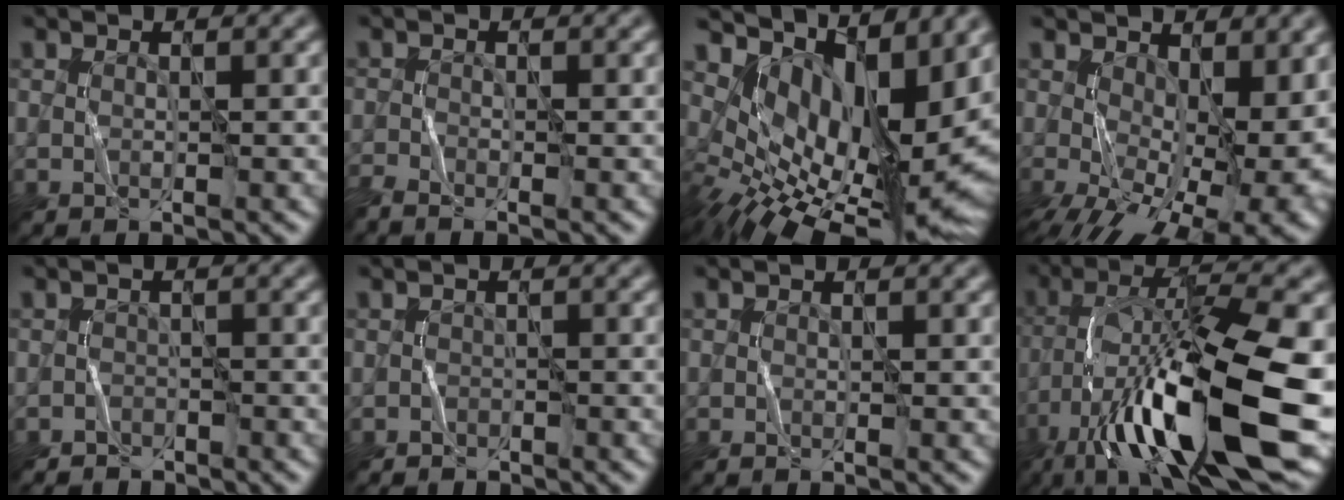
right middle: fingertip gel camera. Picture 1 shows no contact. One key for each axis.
{"total": 1.4, "fx": -1.3, "fy": 0.0, "fz": 0.5, "tx": -0.016, "ty": -0.006, "tz": -0.025}
{"total": 14.5, "fx": 2.6, "fy": 7.4, "fz": 12.3, "tx": -0.195, "ty": -0.007, "tz": 0.064}
{"total": 13.0, "fx": -2.0, "fy": 6.8, "fz": 10.9, "tx": -0.170, "ty": -0.030, "tz": -0.007}
{"total": 1.7, "fx": -1.4, "fy": 0.0, "fz": -0.9, "tx": 0.017, "ty": 0.002, "tz": -0.021}
{"total": 1.1, "fx": -0.8, "fy": -0.1, "fz": -0.8, "tx": 0.013, "ty": 0.003, "tz": -0.009}
{"total": 0.0}
{"total": 17.3, "fx": -7.1, "fy": 5.5, "fz": 14.8, "tx": -0.271, "ty": 0.016, "tz": -0.123}